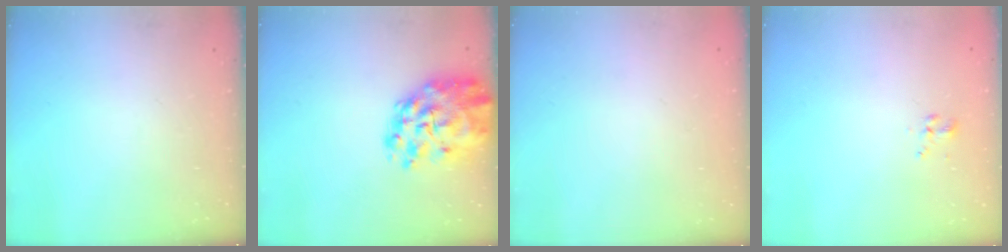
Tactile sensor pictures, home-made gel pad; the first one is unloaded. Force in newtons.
{"total": 14.3, "press": 13.5, "slide": 4.8}
{"total": 1.8, "press": 1.8, "slide": 0.2}
{"total": 2.1, "press": 1.8, "slide": 1.1}